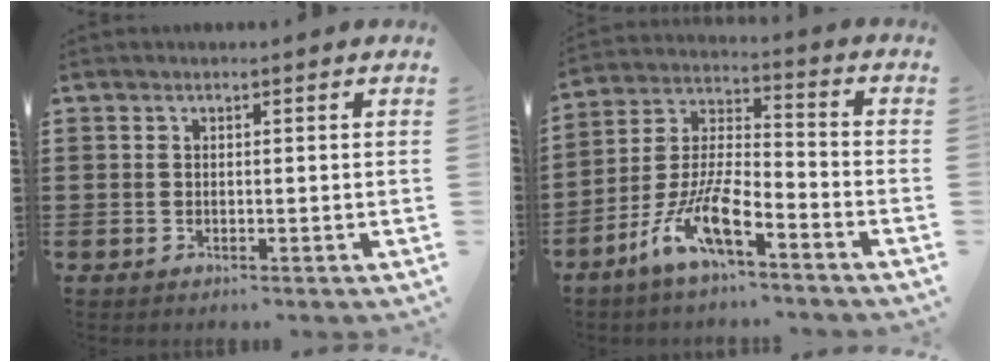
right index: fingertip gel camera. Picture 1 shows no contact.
{"total": 9.8, "force": [-6.7, 2.6, 6.7], "torque": [-0.155, -0.003, -0.132]}